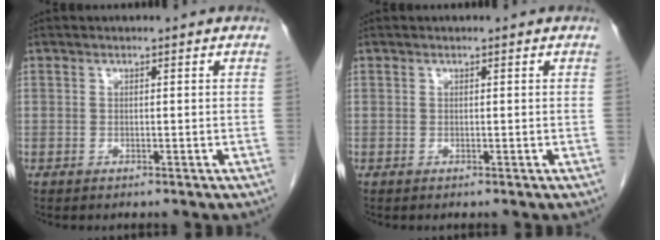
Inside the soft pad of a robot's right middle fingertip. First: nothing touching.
{"total": 0.0}